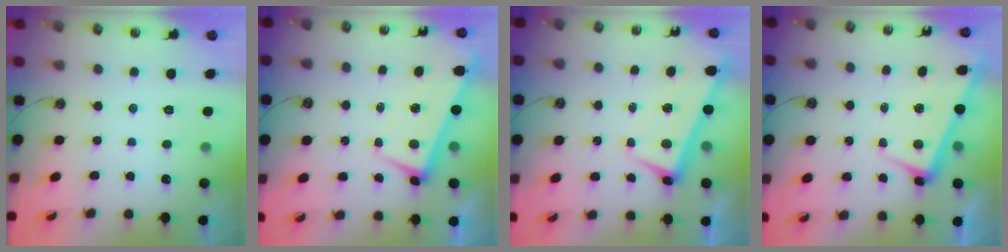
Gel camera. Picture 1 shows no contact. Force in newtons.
{"total": 1.5, "press": 0.5, "slide": 1.4}
{"total": 2.7, "press": 2.6, "slide": 0.8}
{"total": 2.4, "press": 2.3, "slide": 0.7}